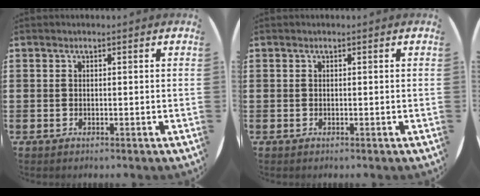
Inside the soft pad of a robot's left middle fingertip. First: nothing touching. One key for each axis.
{"total": 0.0}